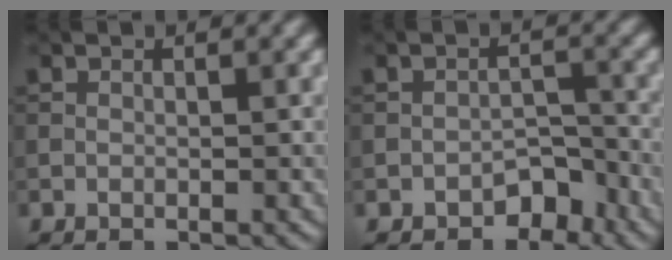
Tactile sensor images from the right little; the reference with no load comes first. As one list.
[{"total": 2.8, "force": [-2.0, 1.6, 1.1], "torque": [-0.007, 0.008, -0.031]}]